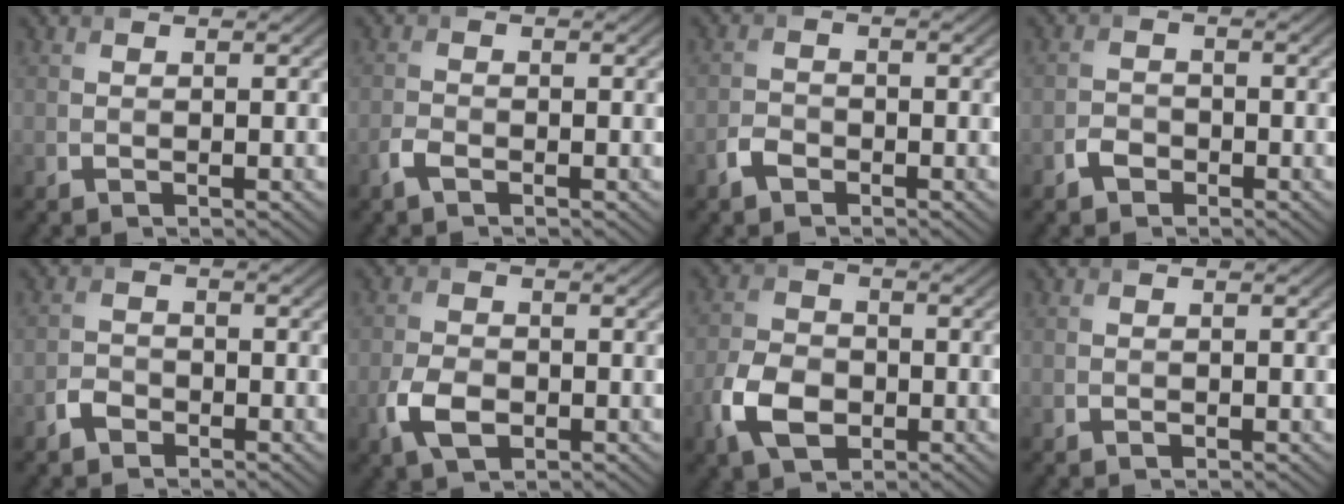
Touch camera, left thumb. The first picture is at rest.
{"total": 1.8, "force": [-1.2, 0.7, 1.0], "torque": [-0.026, -0.001, -0.031]}
{"total": 2.3, "force": [-1.5, 1.4, 1.0], "torque": [-0.021, 0.002, -0.036]}
{"total": 2.1, "force": [-1.3, 1.4, 0.8], "torque": [-0.015, 0.002, -0.030]}
{"total": 2.1, "force": [-1.6, 1.3, 0.7], "torque": [-0.013, 0.004, -0.037]}
{"total": 4.6, "force": [-1.9, 2.8, 3.2], "torque": [-0.073, -0.006, -0.042]}
{"total": 6.8, "force": [-2.8, 4.5, 4.3], "torque": [-0.101, -0.006, -0.060]}
{"total": 0.0}